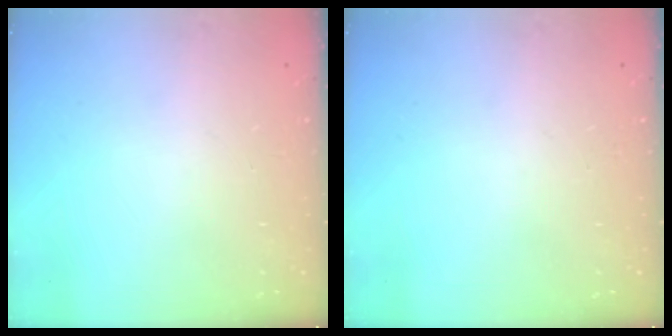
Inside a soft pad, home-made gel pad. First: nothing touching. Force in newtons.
{"total": 0.0}